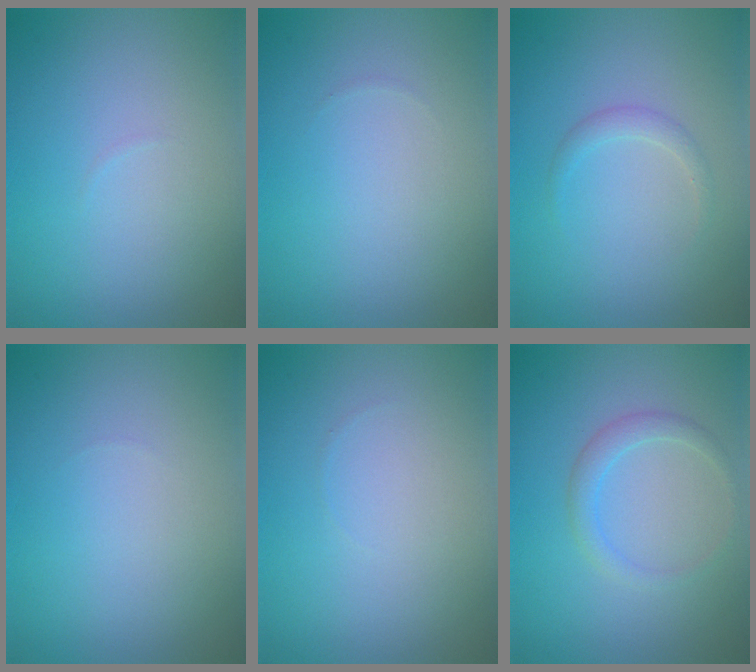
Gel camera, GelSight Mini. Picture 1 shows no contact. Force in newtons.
{"total": 0.0}
{"total": 1.1, "press": 1.1, "slide": 0.0}
{"total": 0.0}
{"total": 0.0}
{"total": 1.7, "press": 1.7, "slide": 0.2}